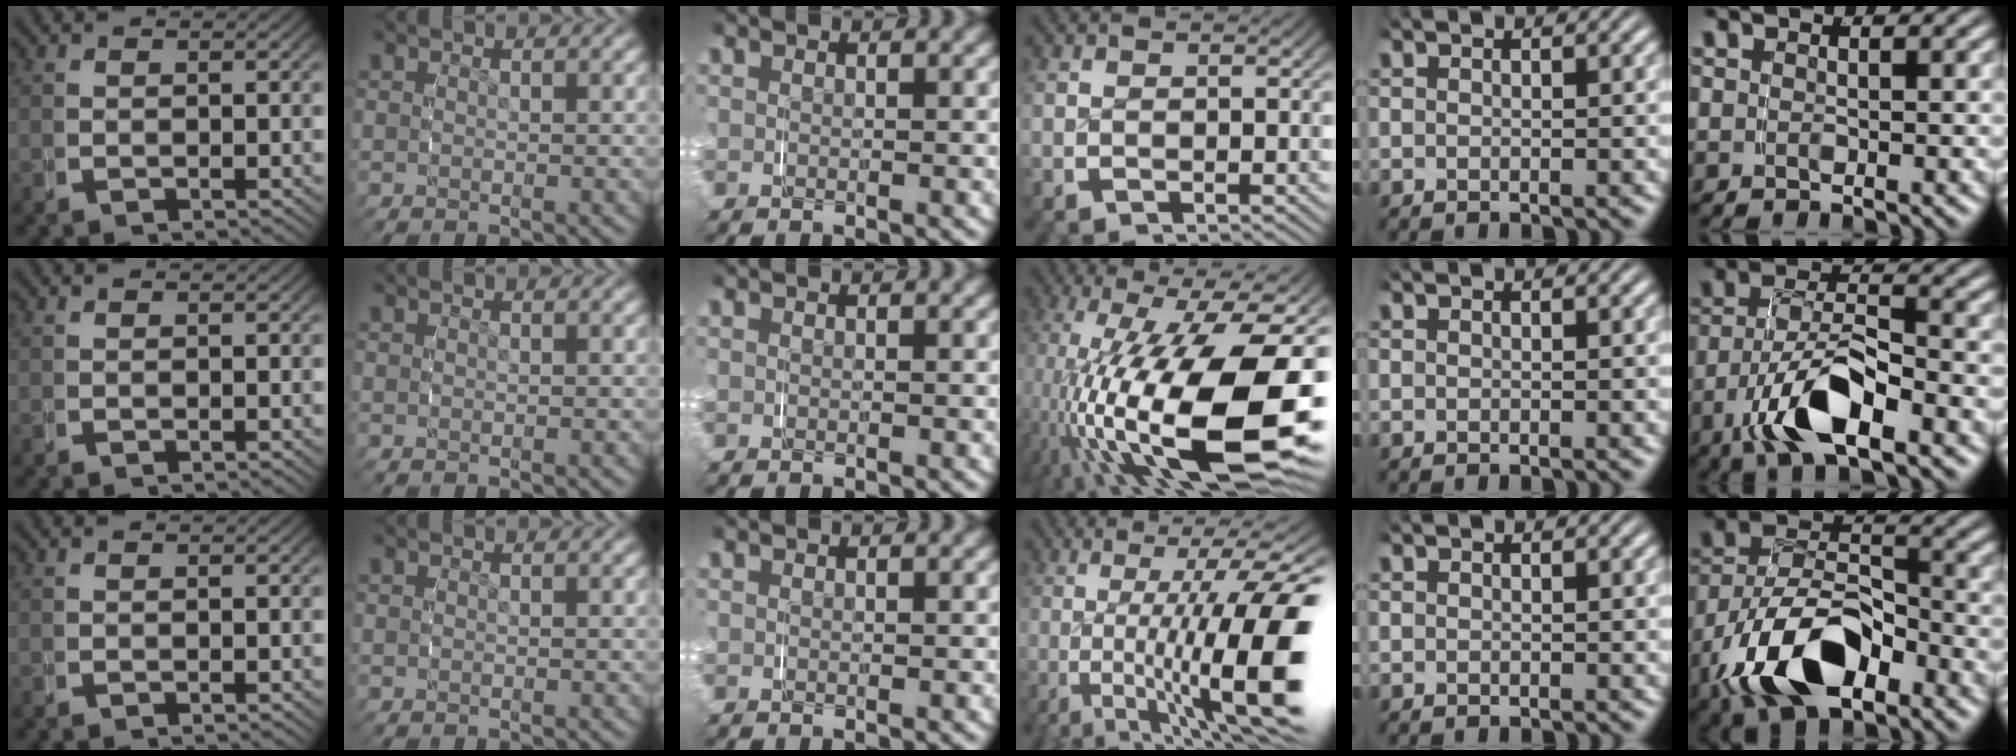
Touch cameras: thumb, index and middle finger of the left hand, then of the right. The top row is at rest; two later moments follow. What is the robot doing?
{"motion": "grasp_and_lifting", "object": "keyboard"}